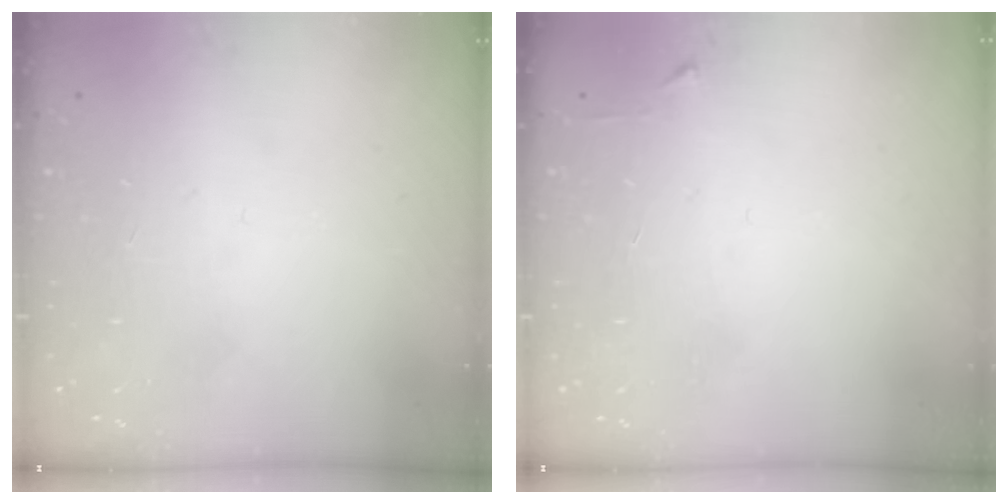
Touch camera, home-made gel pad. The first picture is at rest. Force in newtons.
{"total": 2.4, "press": 2.4, "slide": 0.3}